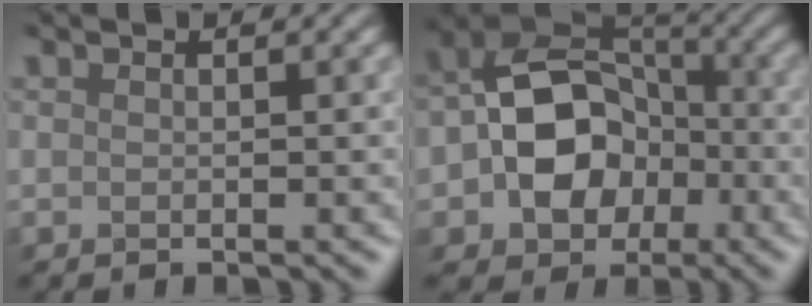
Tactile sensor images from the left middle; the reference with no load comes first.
{"total": 7.8, "force": [-2.4, 6.0, 4.3], "torque": [-0.082, 0.003, -0.035]}